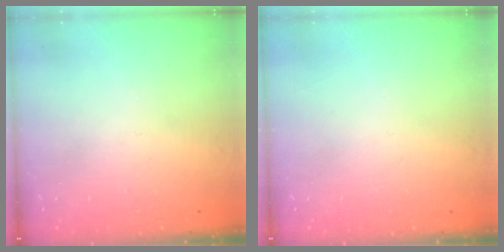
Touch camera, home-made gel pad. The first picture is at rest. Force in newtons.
{"total": 0.0}